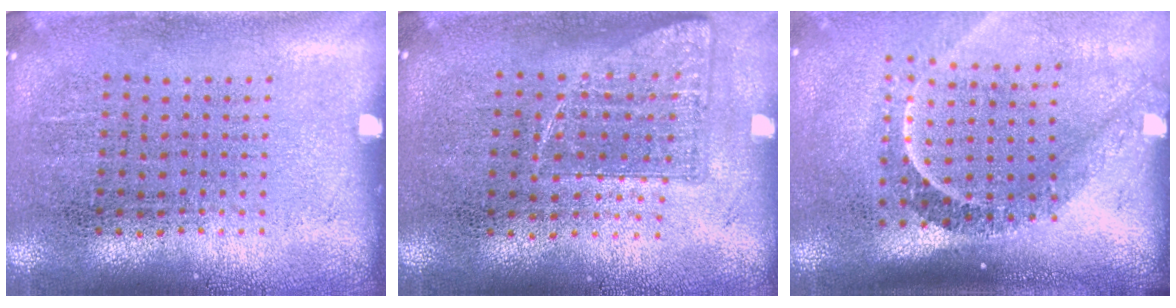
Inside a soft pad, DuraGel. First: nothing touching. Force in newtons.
{"total": 0.9, "press": 0.8, "slide": 0.3}
{"total": 2.3, "press": 1.6, "slide": 1.7}